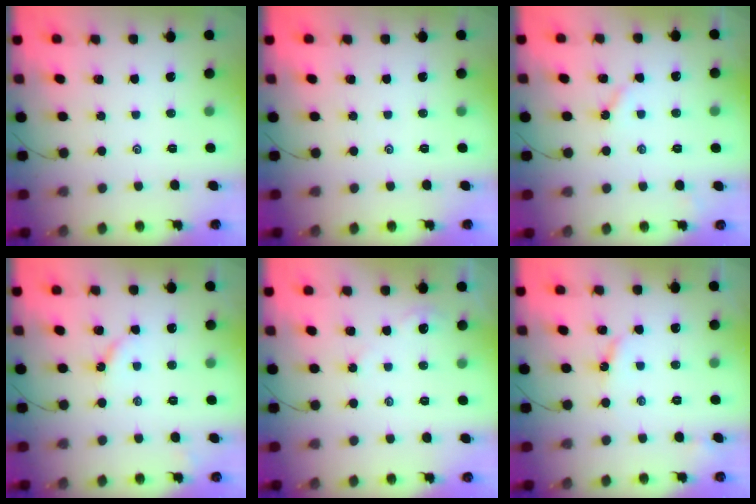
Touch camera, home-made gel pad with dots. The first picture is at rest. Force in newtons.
{"total": 0.0}
{"total": 2.8, "press": 2.7, "slide": 0.3}
{"total": 2.8, "press": 2.8, "slide": 0.4}
{"total": 1.4, "press": 1.3, "slide": 0.4}
{"total": 3.4, "press": 3.3, "slide": 0.5}